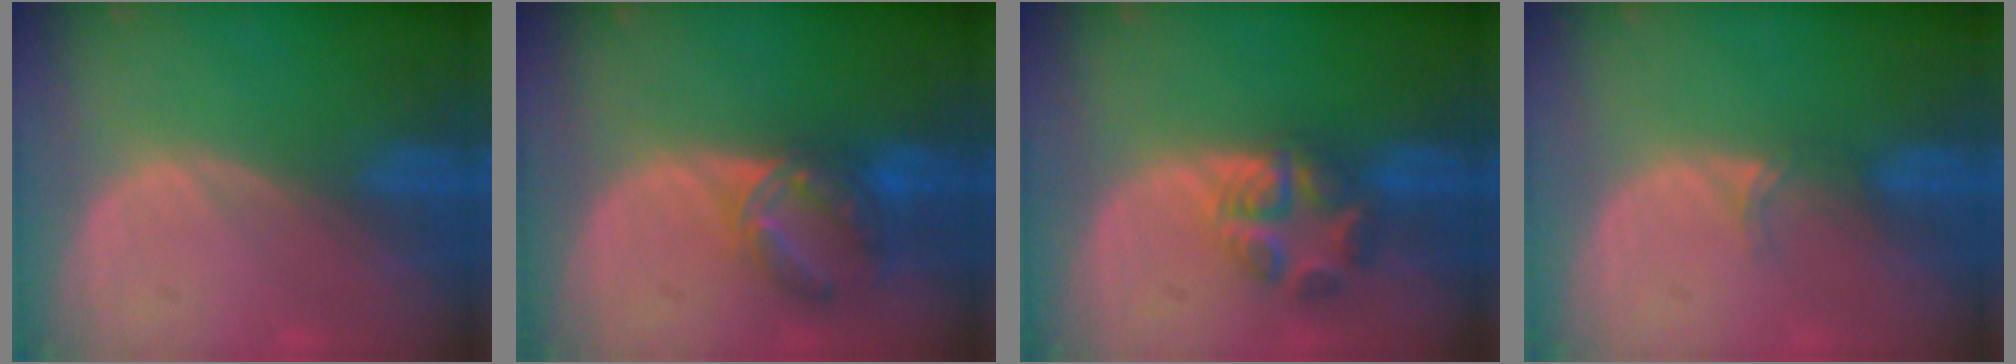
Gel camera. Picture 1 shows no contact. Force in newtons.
{"total": 7.3, "press": 6.3, "slide": 3.7}
{"total": 5.5, "press": 5.4, "slide": 1.1}
{"total": 1.6, "press": 1.3, "slide": 1.1}